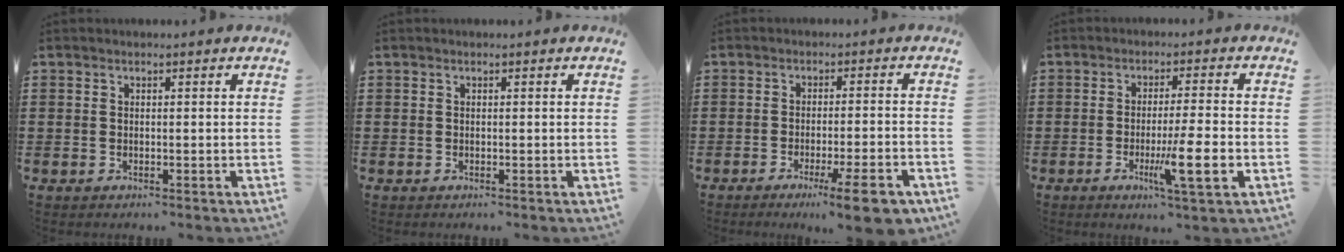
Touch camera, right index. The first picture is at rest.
{"total": 0.0}
{"total": 7.4, "force": [-4.7, 0.3, 5.7], "torque": [-0.086, -0.009, -0.080]}
{"total": 8.3, "force": [-2.7, 0.6, 7.8], "torque": [-0.137, -0.015, -0.046]}